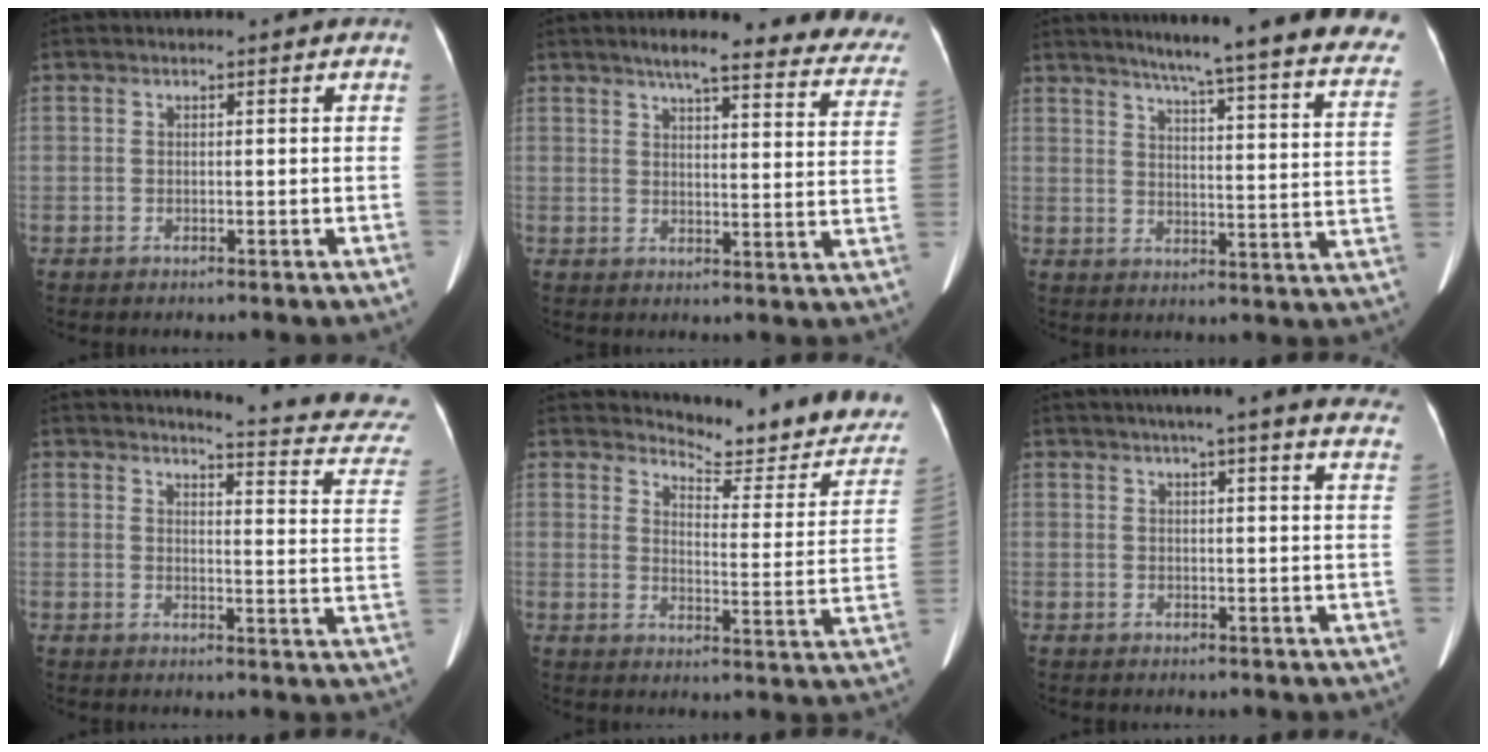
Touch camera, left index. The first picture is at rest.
{"total": 21.9, "force": [19.2, 3.4, 10.0], "torque": [-0.111, -0.030, 0.212]}
{"total": 28.2, "force": [24.7, 0.9, 13.7], "torque": [-0.171, -0.082, 0.288]}
{"total": 13.4, "force": [13.0, -0.1, 3.3], "torque": [-0.031, -0.092, 0.124]}
{"total": 15.9, "force": [15.2, 2.6, 4.0], "torque": [-0.044, -0.079, 0.167]}
{"total": 19.6, "force": [17.1, 0.8, 9.5], "torque": [-0.124, -0.018, 0.189]}